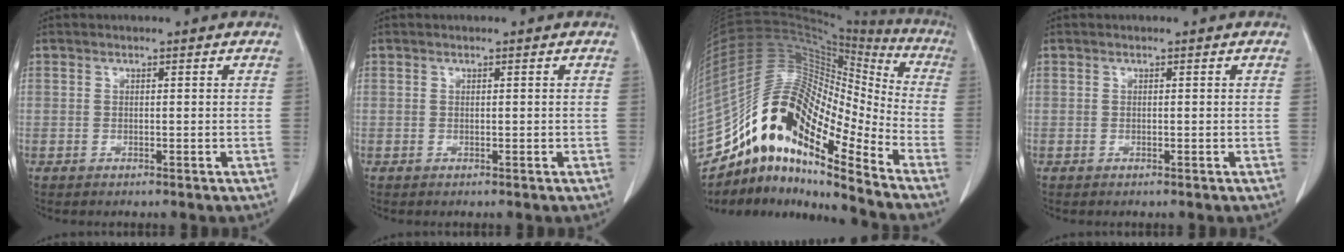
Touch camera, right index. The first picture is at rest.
{"total": 0.0}
{"total": 20.5, "force": [-14.0, 4.7, 14.3], "torque": [-0.268, 0.037, -0.251]}
{"total": 0.0}